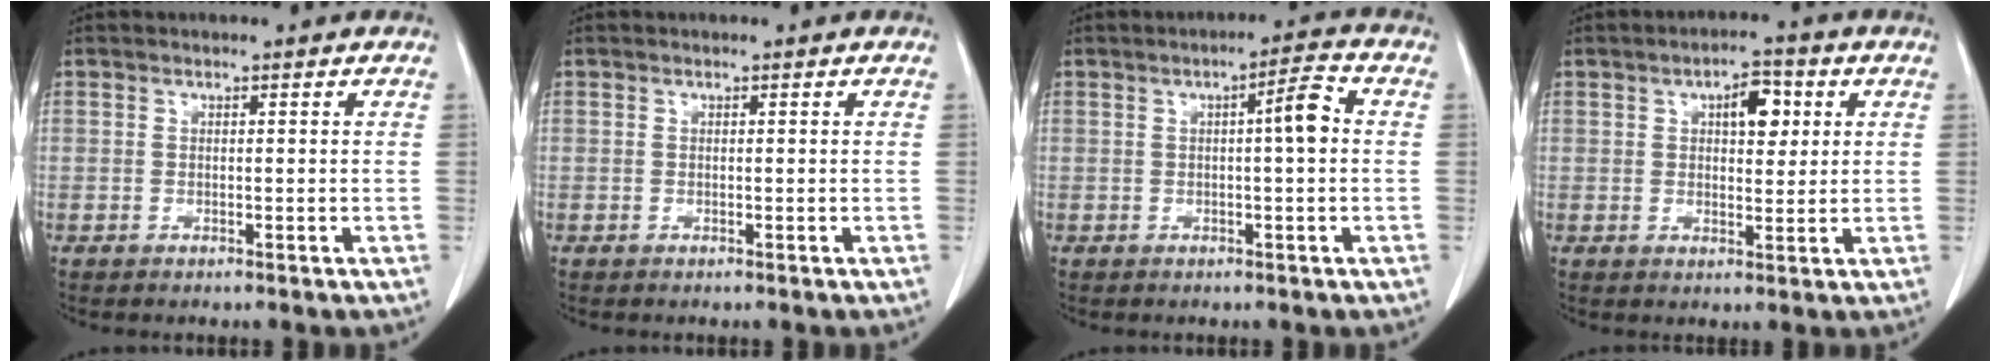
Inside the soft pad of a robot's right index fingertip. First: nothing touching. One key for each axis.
{"total": 0.0}
{"total": 4.4, "fx": 0.4, "fy": 0.3, "fz": 4.4, "tx": -0.065, "ty": 0.008, "tz": 0.002}
{"total": 5.4, "fx": 1.8, "fy": 2.4, "fz": 4.5, "tx": -0.067, "ty": 0.009, "tz": 0.028}